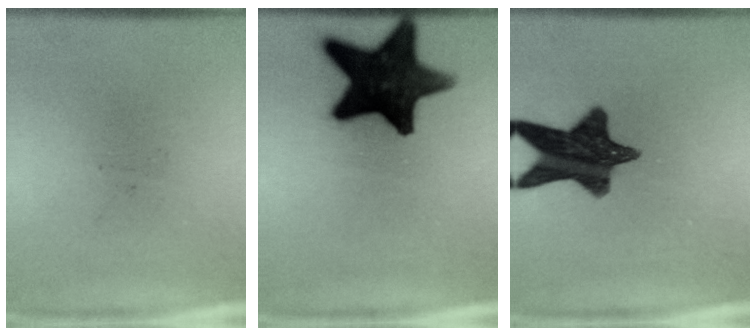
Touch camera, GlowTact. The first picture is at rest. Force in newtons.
{"total": 17.9}
{"total": 12.9}